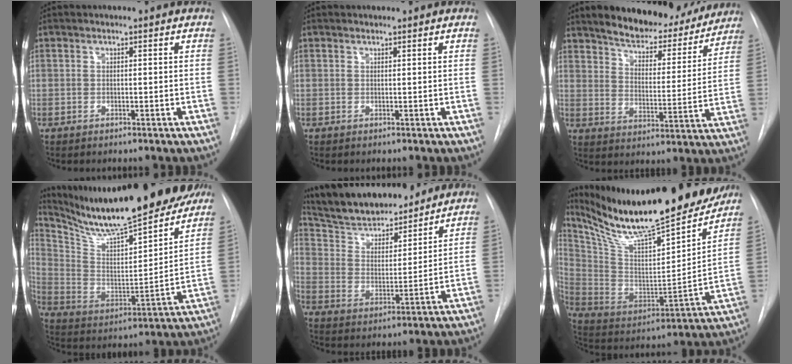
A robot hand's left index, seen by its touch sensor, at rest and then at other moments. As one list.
[{"total": 0.0}, {"total": 18.1, "force": [16.1, 5.0, 6.5], "torque": [-0.087, -0.019, 0.229]}, {"total": 24.5, "force": [21.2, 3.0, 11.8], "torque": [-0.205, -0.033, 0.326]}, {"total": 17.8, "force": [16.0, 4.0, 6.7], "torque": [-0.113, 0.011, 0.265]}, {"total": 27.5, "force": [23.7, 3.3, 13.7], "torque": [-0.251, -0.052, 0.368]}]